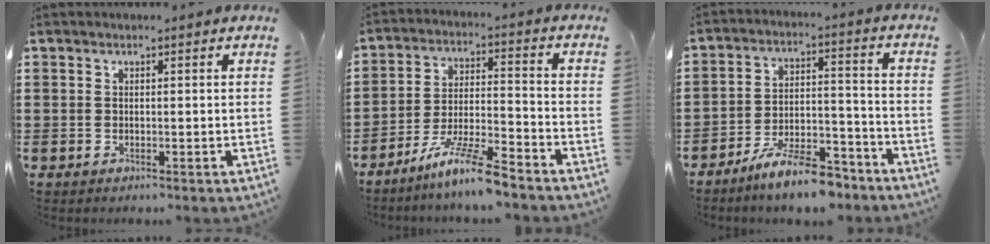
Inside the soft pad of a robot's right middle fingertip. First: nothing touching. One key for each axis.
{"total": 9.2, "fx": -7.4, "fy": 0.5, "fz": 5.5, "tx": -0.109, "ty": -0.001, "tz": -0.141}
{"total": 9.7, "fx": -8.4, "fy": 1.7, "fz": 4.6, "tx": -0.078, "ty": 0.024, "tz": -0.155}